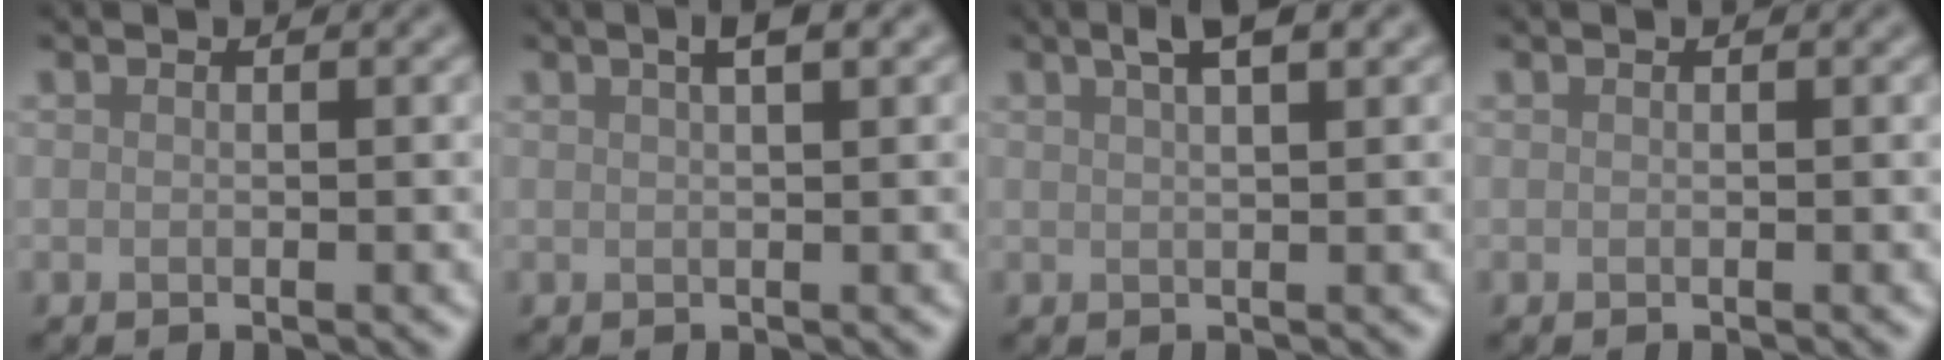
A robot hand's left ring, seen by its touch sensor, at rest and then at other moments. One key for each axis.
{"total": 2.3, "fx": 1.2, "fy": 0.6, "fz": 1.8, "tx": -0.017, "ty": 0.001, "tz": 0.012}
{"total": 2.9, "fx": 1.7, "fy": 0.7, "fz": 2.3, "tx": -0.028, "ty": 0.008, "tz": 0.025}
{"total": 0.0}